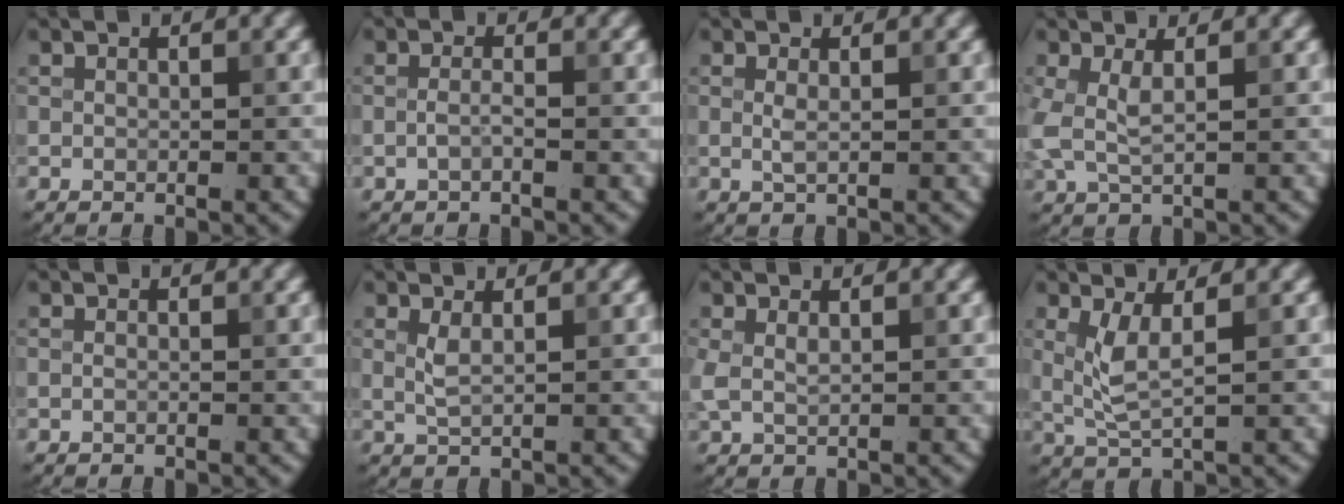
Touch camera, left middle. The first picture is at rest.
{"total": 1.0, "force": [-0.4, 0.2, 0.9], "torque": [-0.021, -0.002, -0.009]}
{"total": 0.9, "force": [0.1, 0.2, 0.9], "torque": [-0.020, -0.002, 0.002]}
{"total": 2.4, "force": [0.4, 0.9, 2.2], "torque": [-0.057, 0.000, 0.007]}
{"total": 0.0}
{"total": 1.5, "force": [0.6, 0.5, 1.3], "torque": [-0.030, -0.004, 0.014]}
{"total": 1.4, "force": [0.6, 0.5, 1.2], "torque": [-0.030, 0.001, 0.013]}
{"total": 2.9, "force": [0.7, 0.8, 2.7], "torque": [-0.066, -0.006, 0.019]}